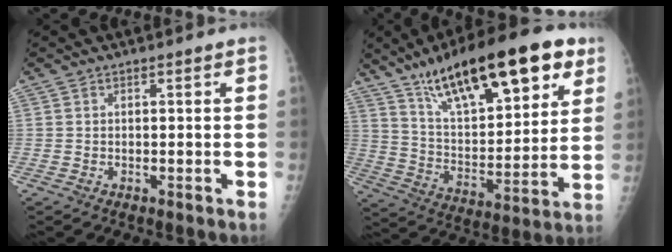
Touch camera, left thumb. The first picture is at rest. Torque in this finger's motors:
{"motor_torque": [0.68, 0.66, 1.44, -1.33, 0.22]}